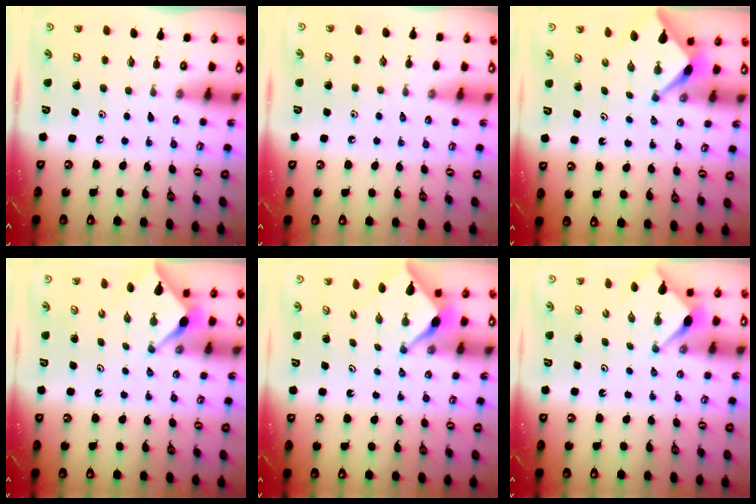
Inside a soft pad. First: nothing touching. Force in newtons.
{"total": 3.0, "press": 2.9, "slide": 0.5}
{"total": 3.4, "press": 3.4, "slide": 0.3}
{"total": 3.2, "press": 3.1, "slide": 0.4}
{"total": 2.3, "press": 2.3, "slide": 0.3}
{"total": 2.7, "press": 2.7, "slide": 0.3}